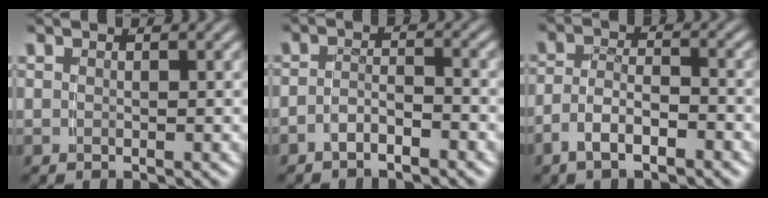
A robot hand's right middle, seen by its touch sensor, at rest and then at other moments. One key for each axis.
{"total": 2.4, "fx": -2.2, "fy": 0.4, "fz": 0.9, "tx": -0.011, "ty": -0.004, "tz": -0.039}
{"total": 3.4, "fx": -2.2, "fy": 1.6, "fz": 2.1, "tx": -0.041, "ty": -0.007, "tz": -0.037}